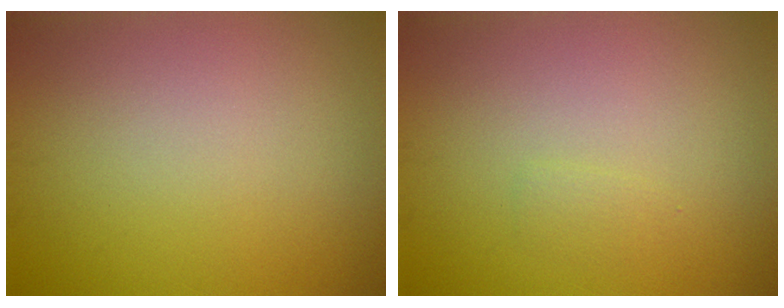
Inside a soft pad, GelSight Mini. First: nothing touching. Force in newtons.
{"total": 0.7, "press": 0.7, "slide": 0.1}